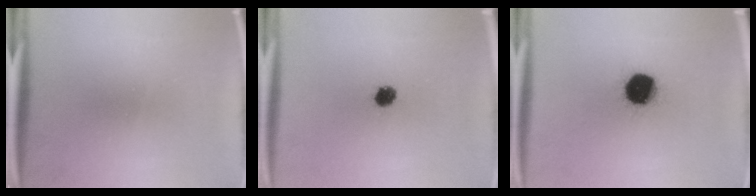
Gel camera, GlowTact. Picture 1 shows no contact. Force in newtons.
{"total": 3.5}
{"total": 13.0}